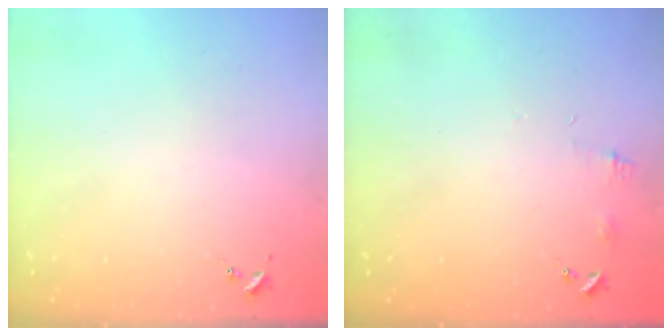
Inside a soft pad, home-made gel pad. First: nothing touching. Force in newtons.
{"total": 4.5, "press": 4.5, "slide": 0.5}